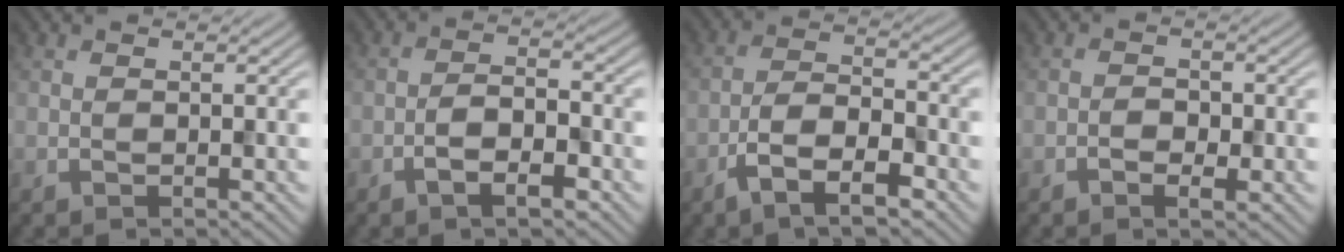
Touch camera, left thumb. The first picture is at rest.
{"total": 4.3, "force": [-2.4, 1.6, 3.2], "torque": [-0.055, 0.006, -0.048]}
{"total": 6.6, "force": [-4.0, 2.3, 4.8], "torque": [-0.090, 0.008, -0.085]}
{"total": 2.0, "force": [-0.9, 1.2, 1.4], "torque": [-0.020, 0.003, -0.019]}